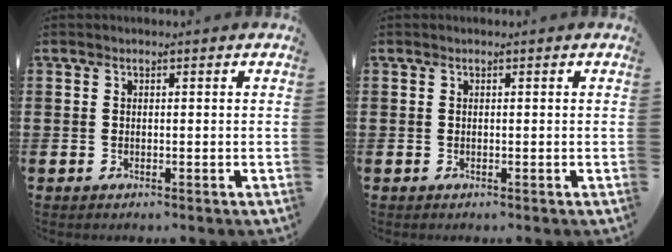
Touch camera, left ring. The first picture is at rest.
{"total": 0.0}